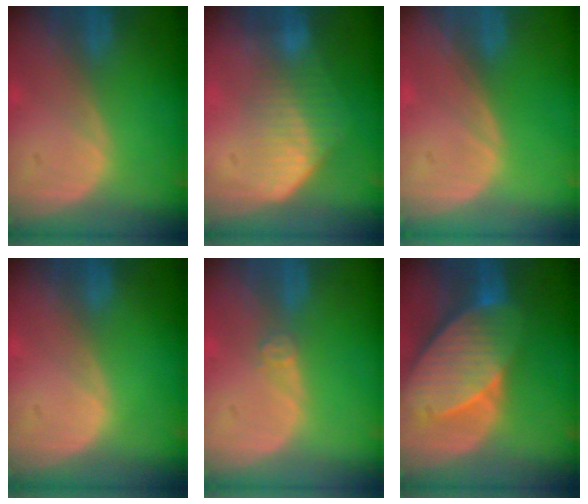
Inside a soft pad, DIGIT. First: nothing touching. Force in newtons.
{"total": 7.5, "press": 6.2, "slide": 4.1}
{"total": 0.0}
{"total": 0.0}
{"total": 1.7, "press": 1.4, "slide": 1.0}
{"total": 10.7, "press": 9.4, "slide": 5.1}